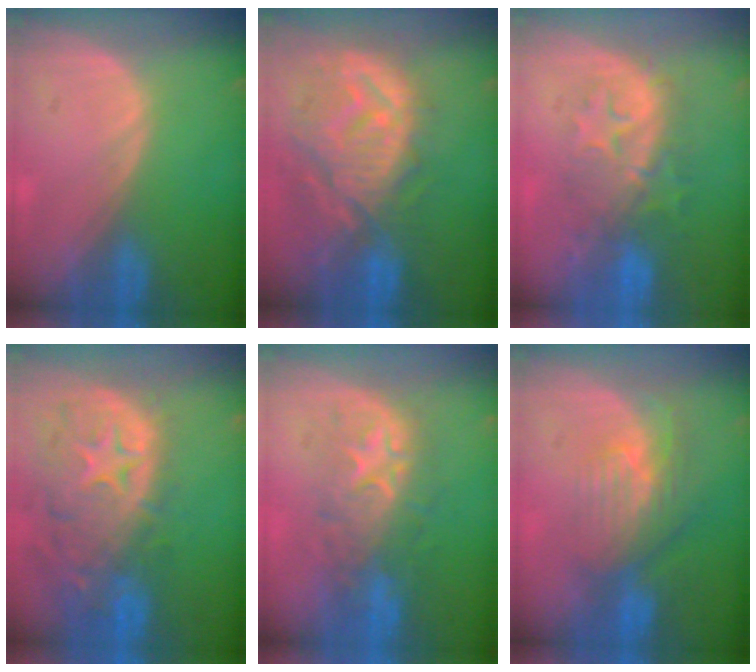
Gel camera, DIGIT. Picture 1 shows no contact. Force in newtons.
{"total": 12.6, "press": 11.2, "slide": 5.8}
{"total": 8.4, "press": 8.3, "slide": 1.1}
{"total": 13.9, "press": 11.4, "slide": 8.1}
{"total": 8.6, "press": 8.6, "slide": 0.5}
{"total": 7.9, "press": 7.0, "slide": 3.5}